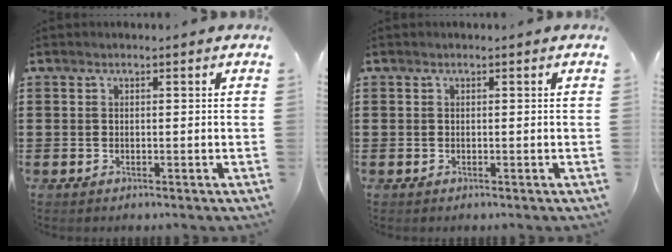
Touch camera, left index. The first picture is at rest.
{"total": 0.0}